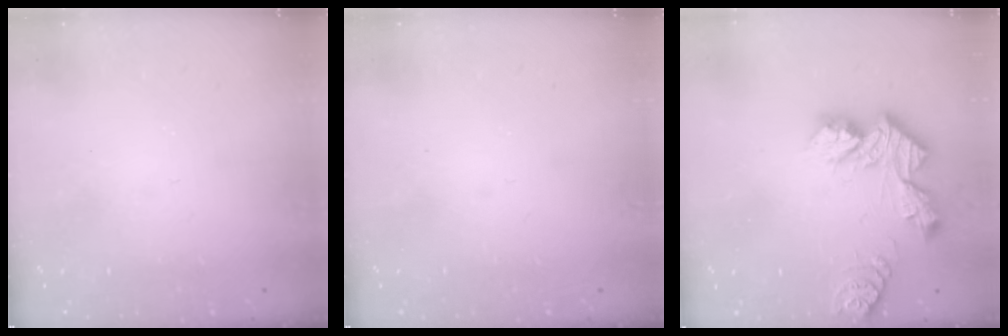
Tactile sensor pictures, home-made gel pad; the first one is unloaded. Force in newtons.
{"total": 0.0}
{"total": 12.8, "press": 12.7, "slide": 1.1}